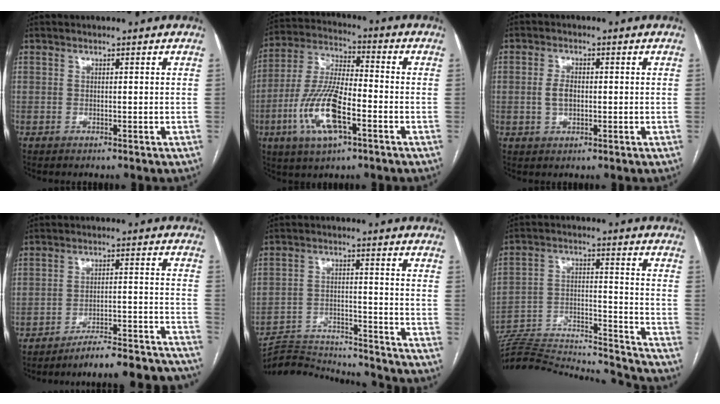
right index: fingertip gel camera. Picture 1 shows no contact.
{"total": 14.0, "force": [-5.0, 4.1, 12.5], "torque": [-0.264, -0.003, -0.092]}
{"total": 3.0, "force": [-0.2, 1.8, 2.5], "torque": [-0.052, 0.004, -0.002]}
{"total": 21.2, "force": [-20.5, 1.1, 5.5], "torque": [-0.025, 0.016, -0.266]}
{"total": 16.5, "force": [-16.3, 0.6, 2.8], "torque": [-0.056, 0.001, -0.237]}
{"total": 25.4, "force": [-24.2, 1.3, 7.5], "torque": [-0.141, -0.007, -0.364]}